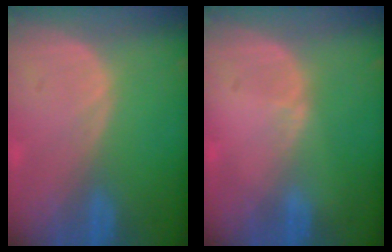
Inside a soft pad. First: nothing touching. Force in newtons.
{"total": 0.6, "press": 0.6, "slide": 0.2}